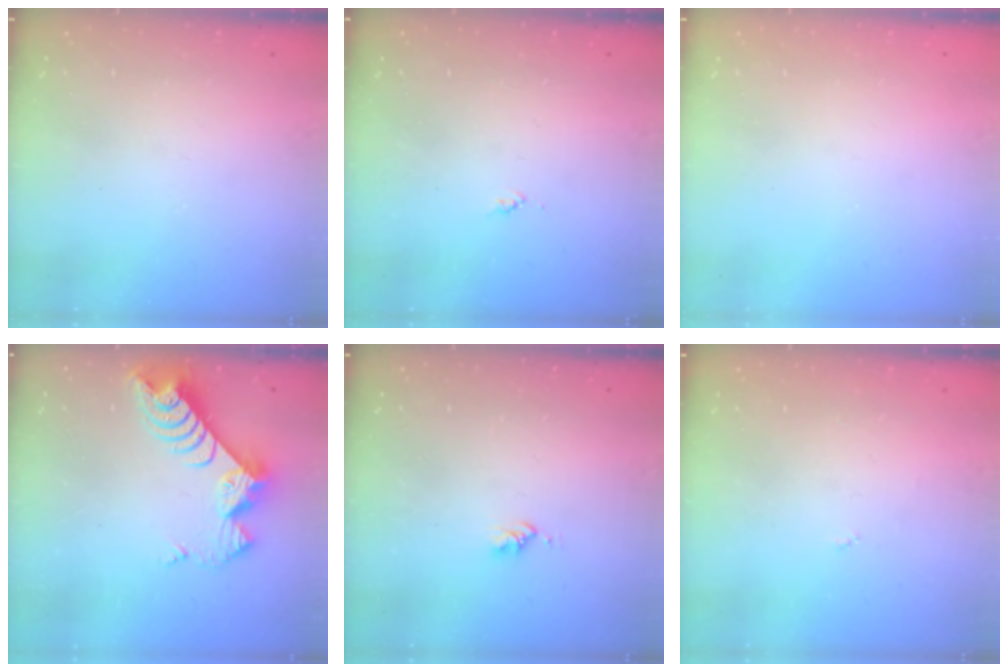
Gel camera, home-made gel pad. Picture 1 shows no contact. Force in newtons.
{"total": 3.4, "press": 3.4, "slide": 0.5}
{"total": 0.0}
{"total": 9.7, "press": 9.7, "slide": 0.8}
{"total": 2.6, "press": 2.6, "slide": 0.4}
{"total": 2.7, "press": 2.7, "slide": 0.4}